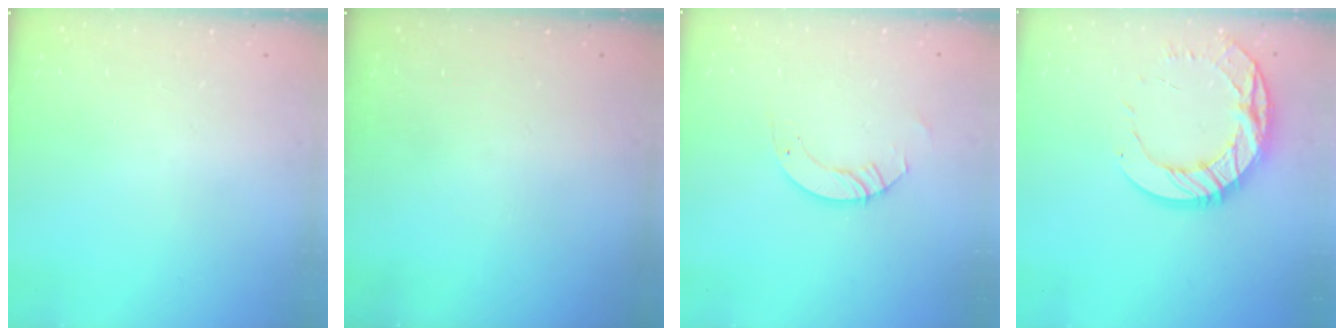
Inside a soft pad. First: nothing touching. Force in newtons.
{"total": 0.0}
{"total": 3.3, "press": 3.3, "slide": 0.2}
{"total": 15.4, "press": 15.3, "slide": 1.3}